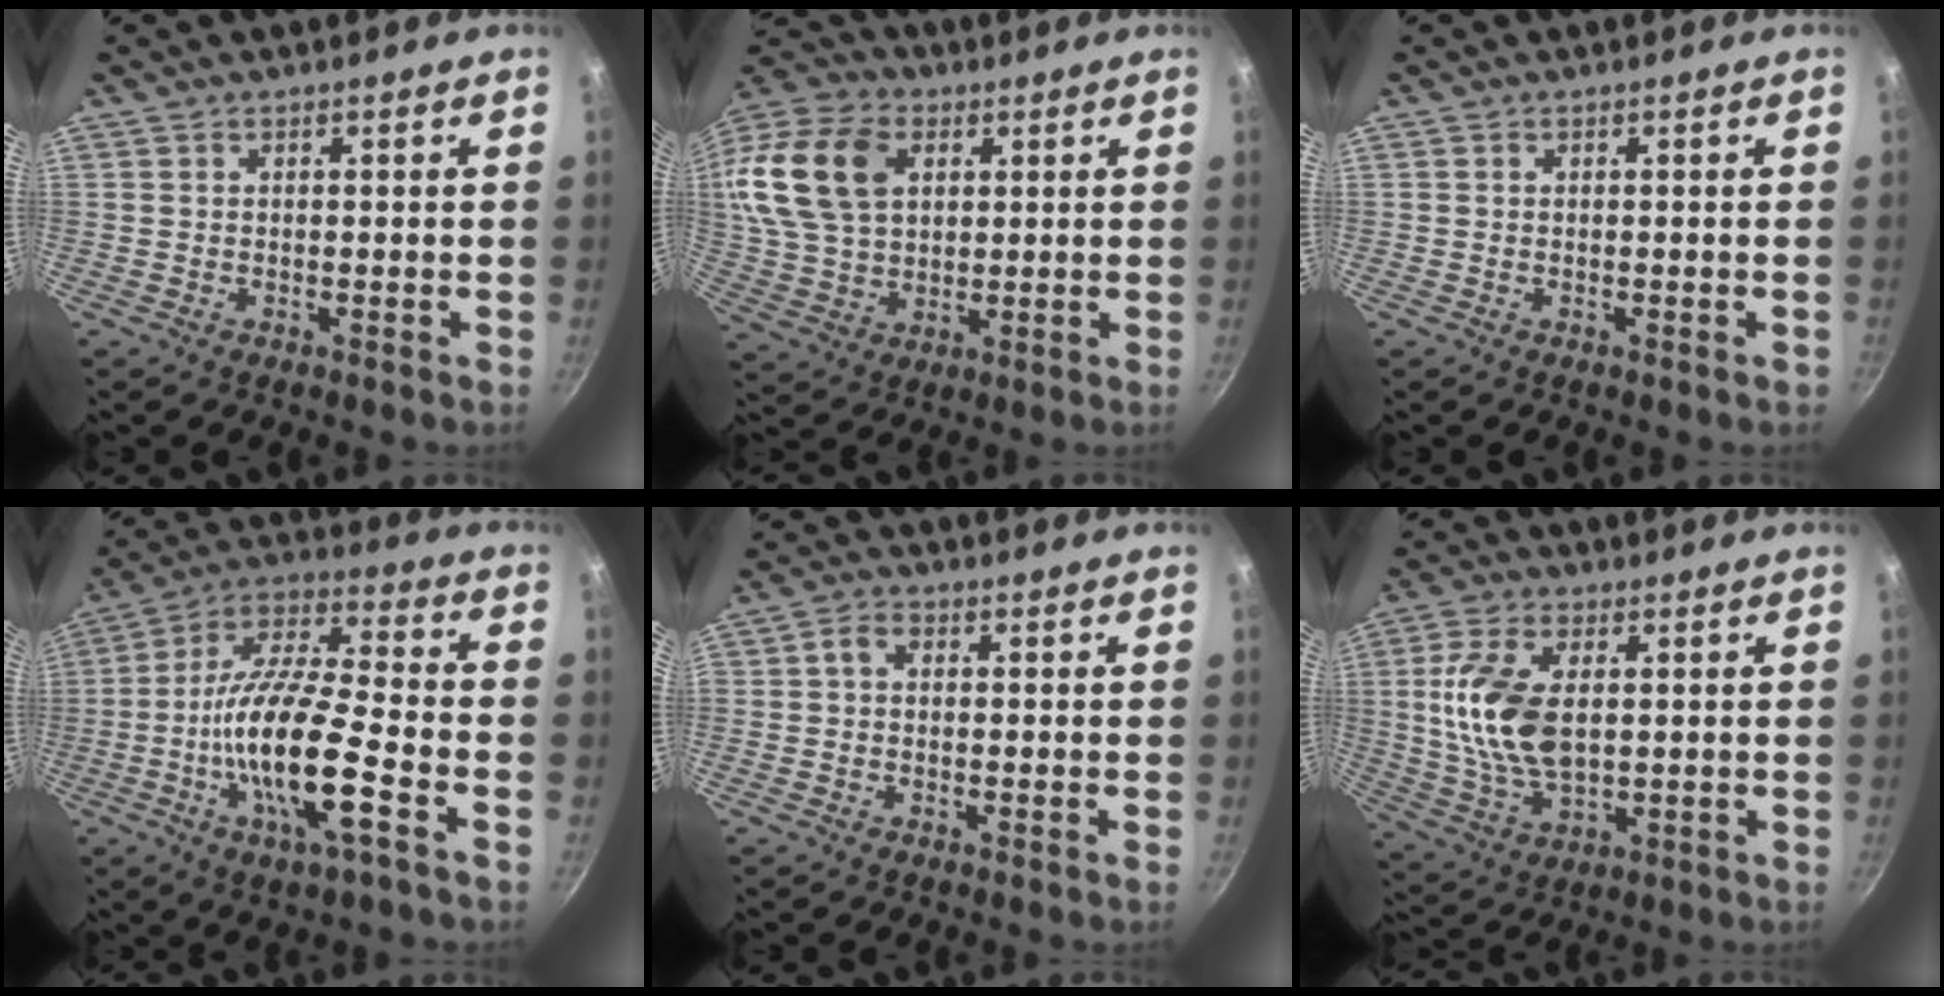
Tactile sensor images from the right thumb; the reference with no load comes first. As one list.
[{"total": 21.0, "force": [5.7, 14.7, 14.0], "torque": [-0.286, 0.016, 0.105]}, {"total": 0.0}, {"total": 18.3, "force": [-5.7, 4.7, 16.7], "torque": [-0.312, 0.031, -0.123]}, {"total": 2.5, "force": [0.0, 1.5, 2.0], "torque": [-0.048, 0.008, -0.009]}, {"total": 13.7, "force": [1.8, 7.6, 11.3], "torque": [-0.214, -0.010, 0.038]}]